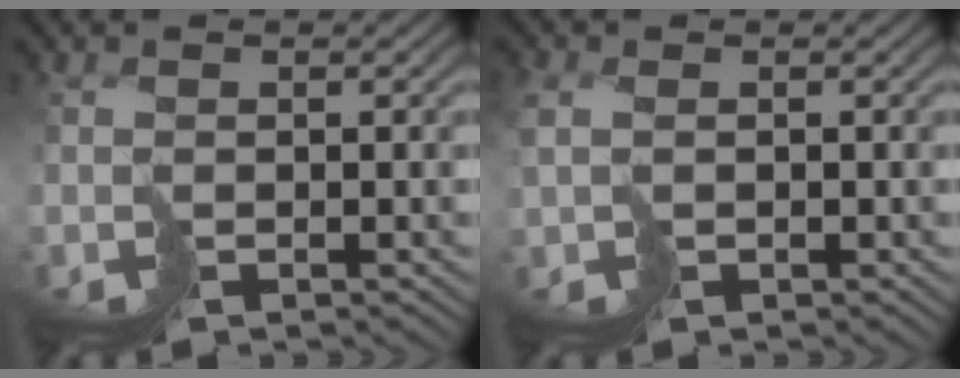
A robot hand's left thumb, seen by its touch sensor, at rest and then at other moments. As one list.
[{"total": 2.8, "force": [0.3, 2.0, 1.9], "torque": [-0.060, -0.001, 0.009]}]